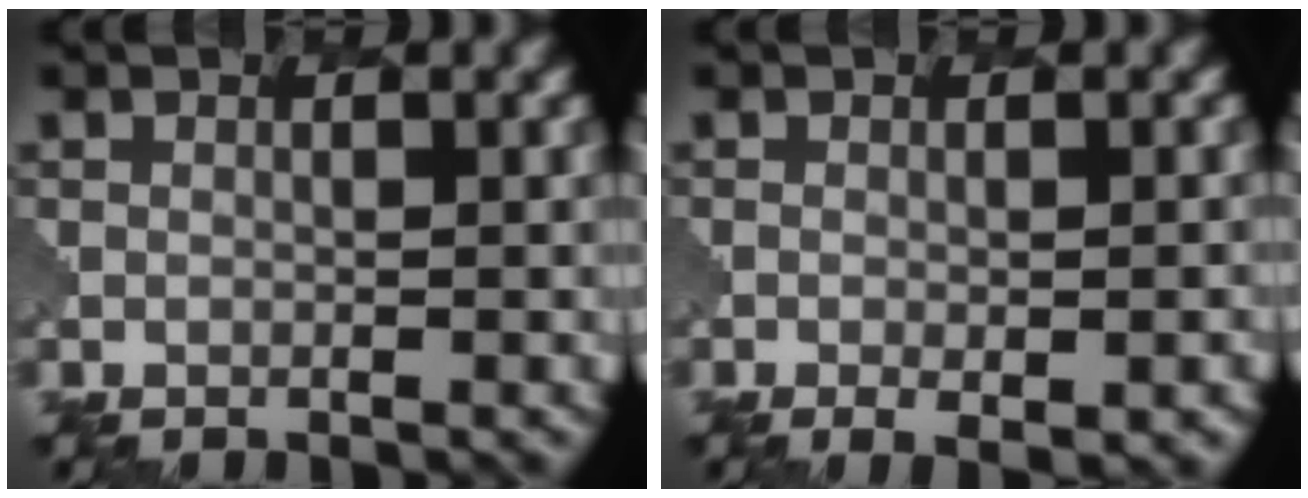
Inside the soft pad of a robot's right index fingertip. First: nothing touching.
{"total": 3.2, "force": [-1.3, 1.0, 2.8], "torque": [-0.035, -0.007, -0.007]}